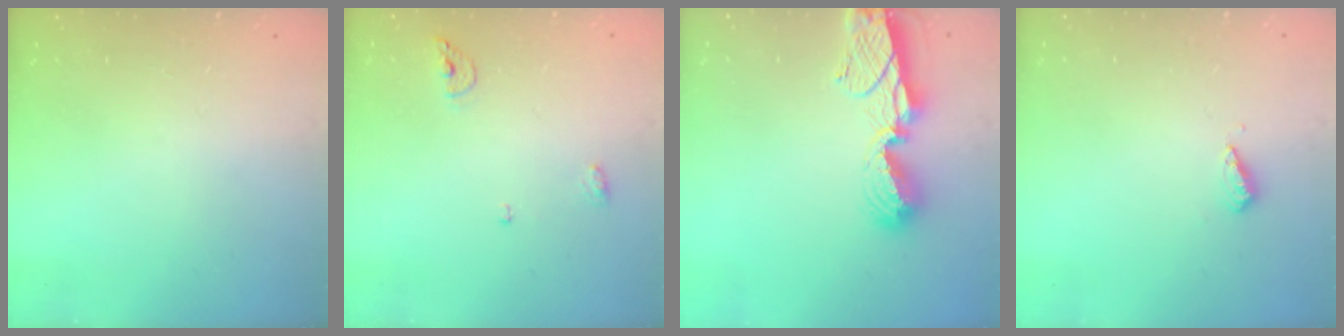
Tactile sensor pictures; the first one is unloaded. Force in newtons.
{"total": 5.7, "press": 5.7, "slide": 1.0}
{"total": 9.7, "press": 9.7, "slide": 0.9}
{"total": 2.8, "press": 2.8, "slide": 0.7}